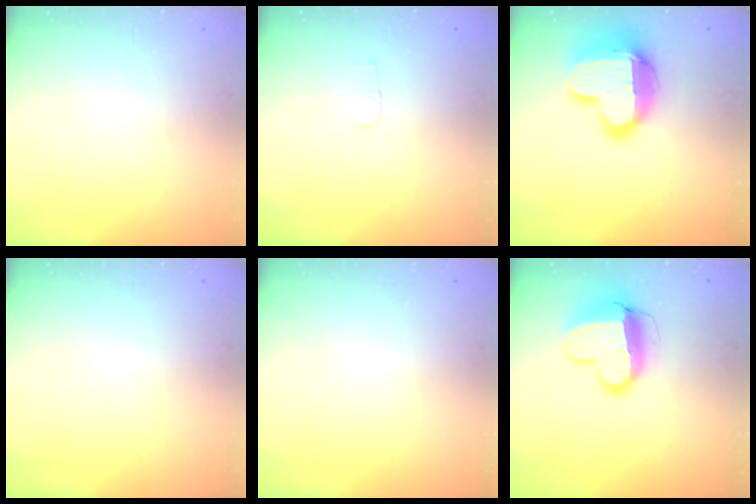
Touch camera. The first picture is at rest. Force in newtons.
{"total": 2.9, "press": 2.8, "slide": 0.3}
{"total": 17.0, "press": 17.0, "slide": 1.2}
{"total": 0.0}
{"total": 0.0}
{"total": 13.1, "press": 13.0, "slide": 1.3}